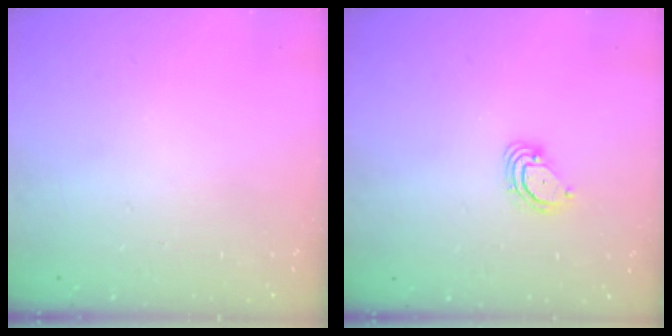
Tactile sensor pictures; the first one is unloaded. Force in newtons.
{"total": 3.9, "press": 3.9, "slide": 0.4}